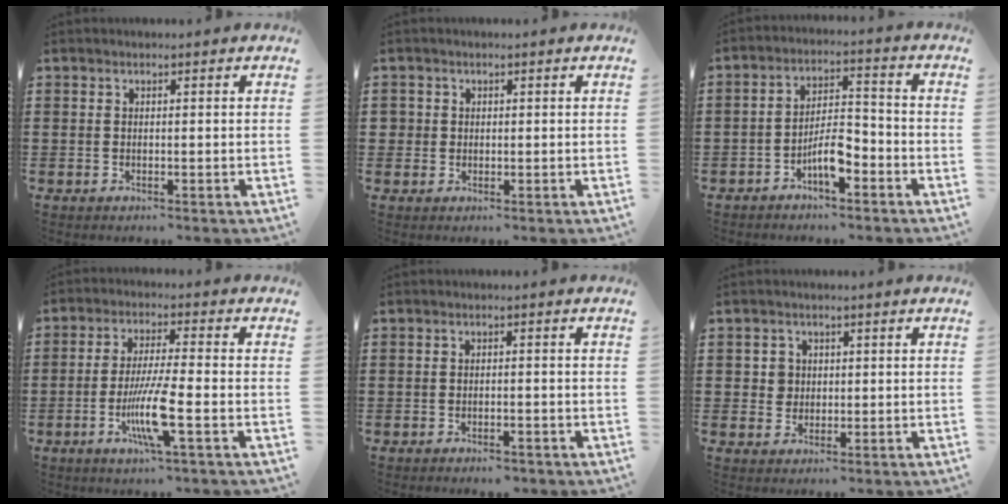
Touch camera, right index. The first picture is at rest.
{"total": 1.3, "force": [0.3, 1.3, 0.2], "torque": [-0.009, 0.007, 0.004]}
{"total": 6.0, "force": [-3.2, 2.1, 4.6], "torque": [-0.089, 0.008, -0.062]}
{"total": 8.9, "force": [-3.1, 0.9, 8.3], "torque": [-0.167, -0.017, -0.060]}
{"total": 1.6, "force": [-1.5, 0.2, 0.4], "torque": [-0.013, -0.001, -0.031]}
{"total": 2.4, "force": [0.3, 2.3, 0.7], "torque": [-0.023, 0.011, 0.003]}